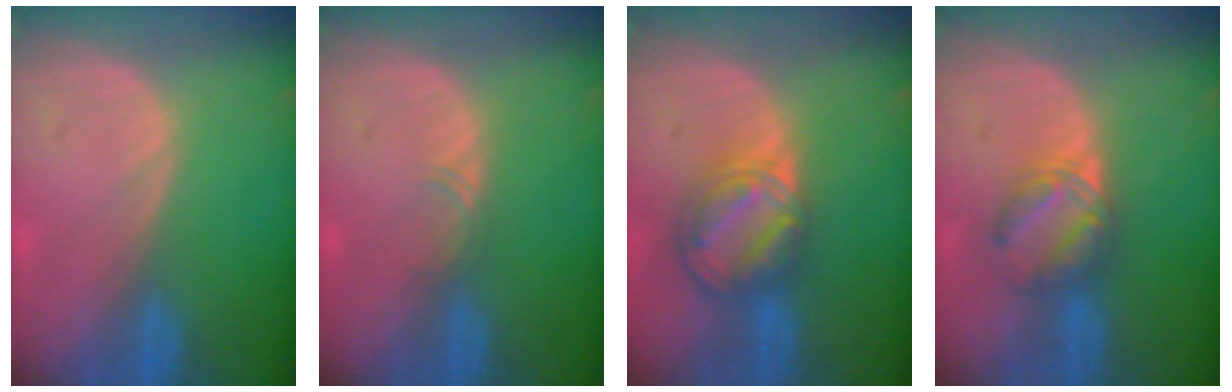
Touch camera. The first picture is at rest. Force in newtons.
{"total": 1.1, "press": 1.1, "slide": 0.1}
{"total": 8.2, "press": 7.0, "slide": 4.3}
{"total": 5.8, "press": 5.4, "slide": 2.2}